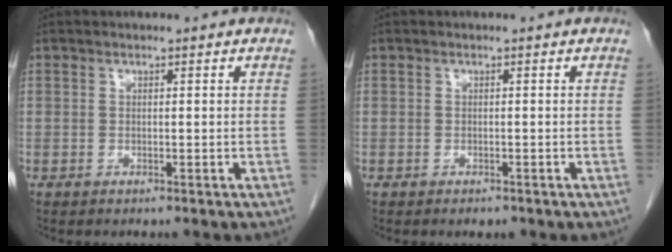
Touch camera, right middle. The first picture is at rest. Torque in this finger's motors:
{"motor_torque": [0.40, -0.21, 0.02, 0.01]}